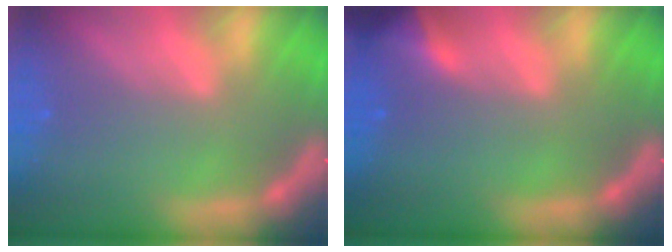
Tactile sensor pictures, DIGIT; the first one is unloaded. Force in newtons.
{"total": 3.9}